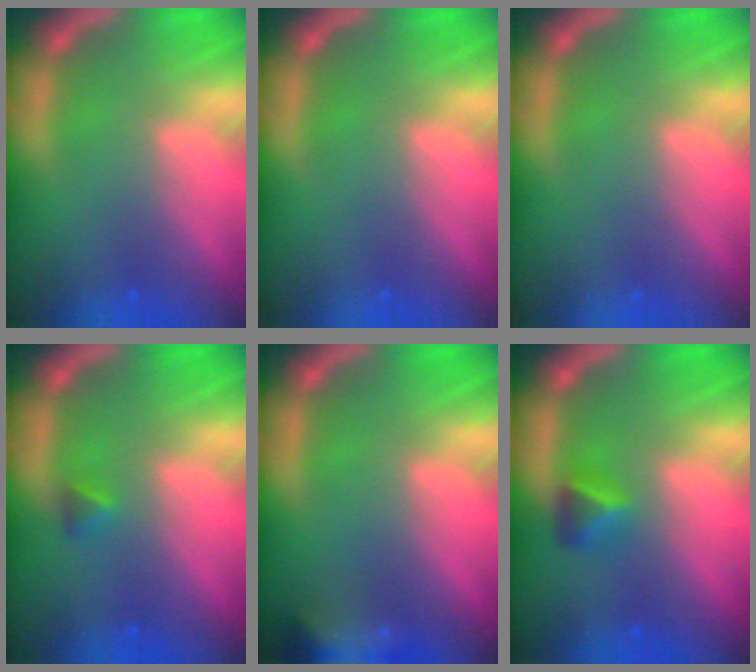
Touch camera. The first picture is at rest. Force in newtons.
{"total": 0.0}
{"total": 0.0}
{"total": 0.9}
{"total": 6.9}
{"total": 1.9}